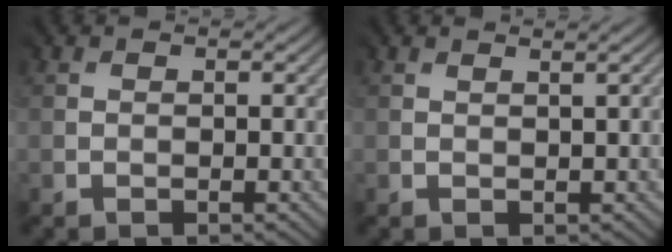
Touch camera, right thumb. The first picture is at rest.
{"total": 1.0, "force": [0.8, -0.6, 0.1], "torque": [-0.005, 0.003, 0.015]}